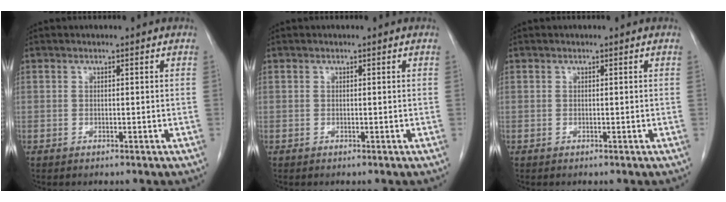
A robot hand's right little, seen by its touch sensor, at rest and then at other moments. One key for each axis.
{"total": 0.0}
{"total": 0.0}